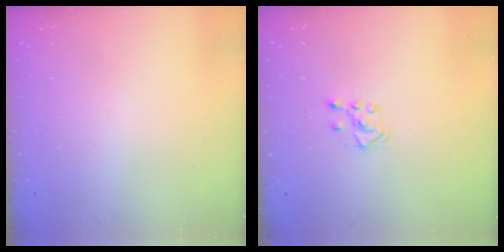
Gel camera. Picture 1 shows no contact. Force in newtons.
{"total": 3.8, "press": 3.8, "slide": 0.5}